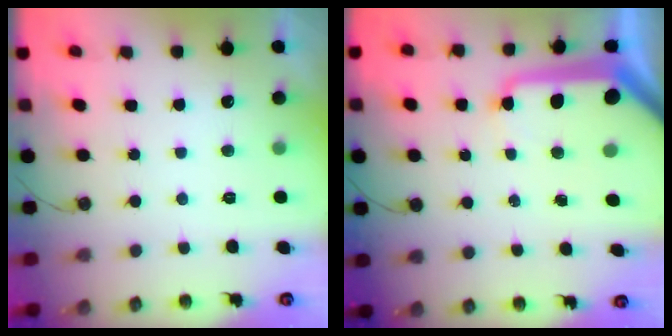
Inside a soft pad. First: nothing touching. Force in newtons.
{"total": 16.9, "press": 16.8, "slide": 1.7}